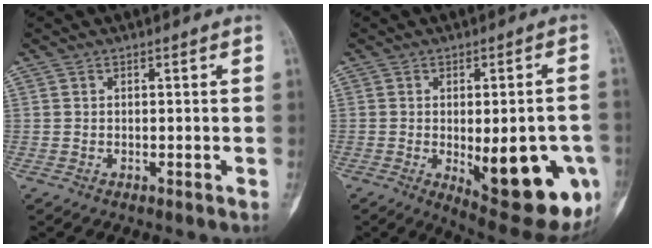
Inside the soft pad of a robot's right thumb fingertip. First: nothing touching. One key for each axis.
{"total": 20.5, "fx": -5.2, "fy": 7.5, "fz": 18.4, "tx": -0.185, "ty": -0.004, "tz": -0.039}